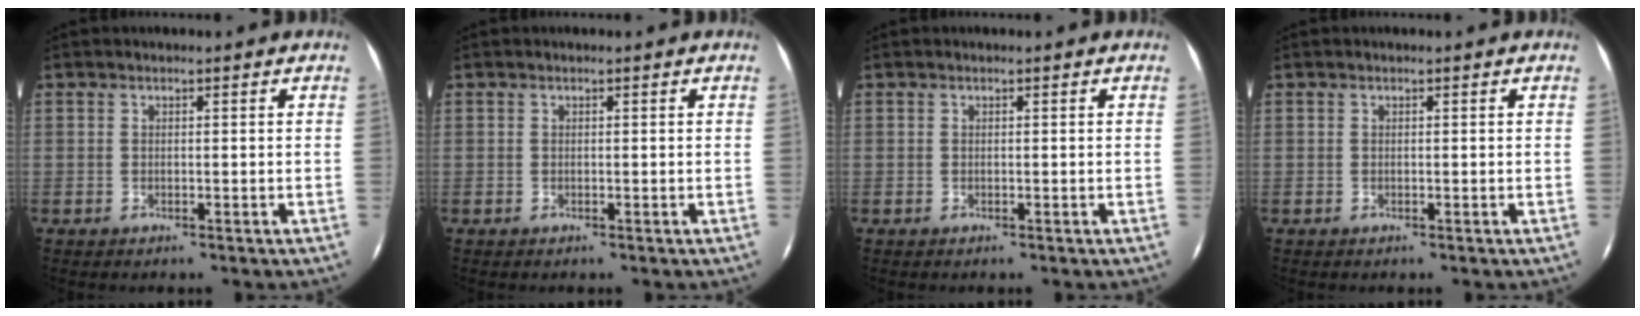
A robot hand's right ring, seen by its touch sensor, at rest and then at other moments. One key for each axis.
{"total": 0.0}
{"total": 0.0}
{"total": 0.0}